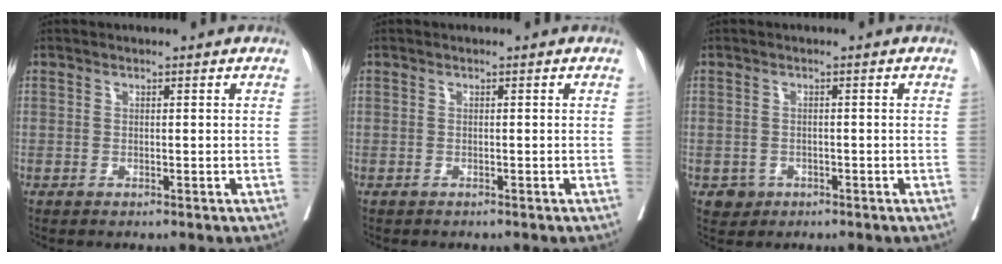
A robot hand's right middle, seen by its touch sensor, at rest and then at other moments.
{"total": 0.7, "force": [-0.6, 0.2, 0.2], "torque": [-0.005, 0.000, -0.009]}
{"total": 2.0, "force": [-1.0, 1.8, 0.3], "torque": [0.001, 0.007, -0.012]}